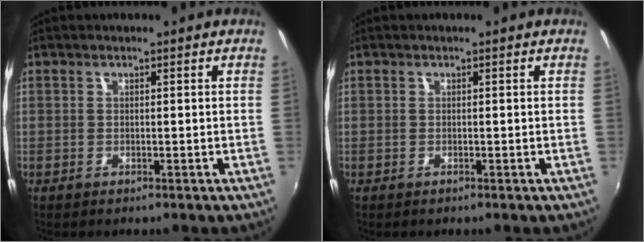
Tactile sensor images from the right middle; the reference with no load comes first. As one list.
[{"total": 0.0}]